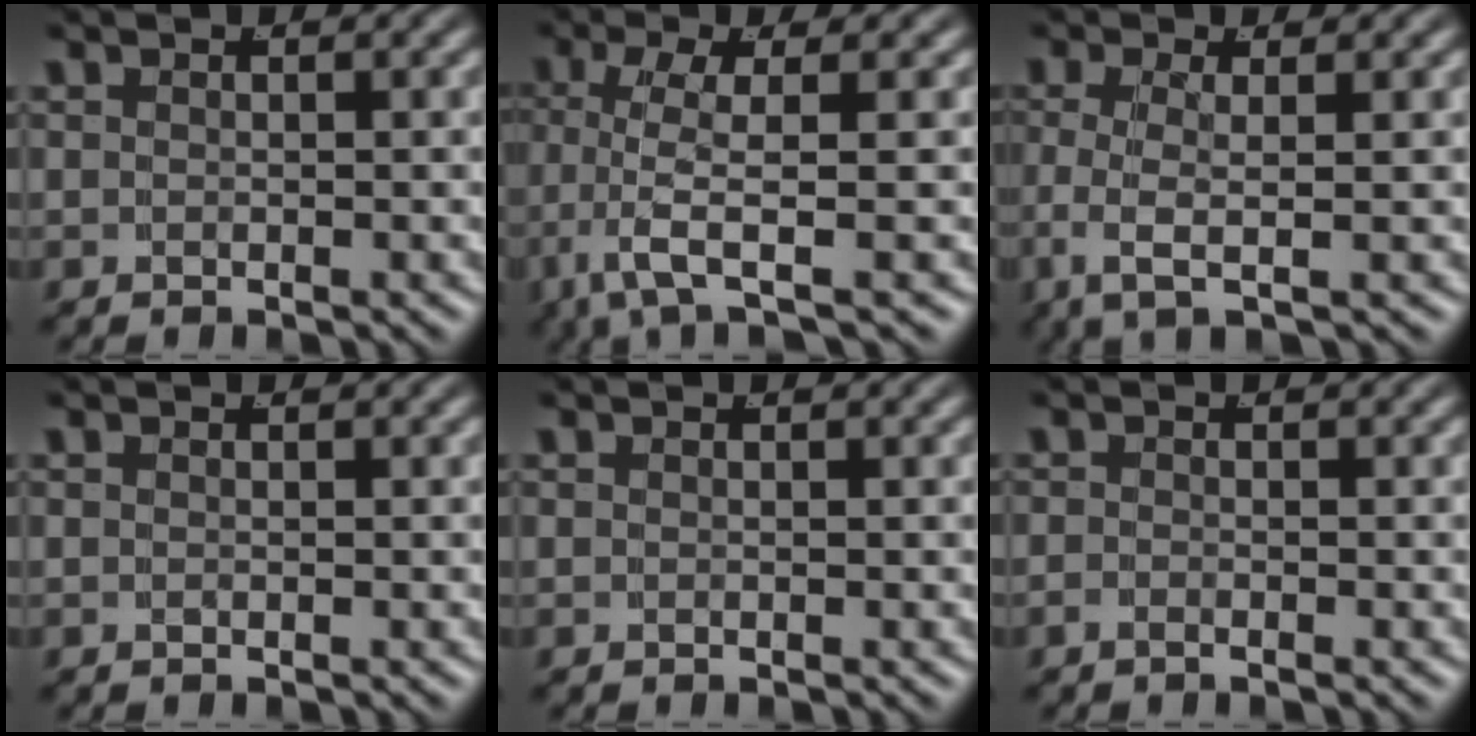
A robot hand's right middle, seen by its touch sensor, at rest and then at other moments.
{"total": 5.1, "force": [-0.9, 1.3, 4.8], "torque": [-0.115, -0.023, -0.001]}
{"total": 3.8, "force": [0.0, 1.5, 3.5], "torque": [-0.087, -0.013, 0.005]}
{"total": 0.0}
{"total": 0.0}
{"total": 0.9, "force": [-0.8, 0.0, 0.4], "torque": [-0.008, -0.005, -0.014]}